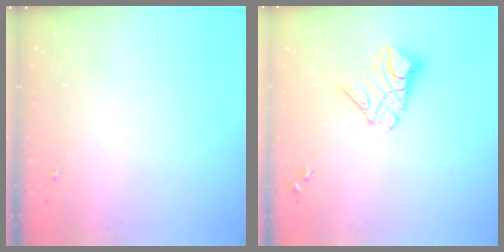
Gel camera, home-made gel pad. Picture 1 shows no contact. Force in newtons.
{"total": 11.6, "press": 11.6, "slide": 1.2}